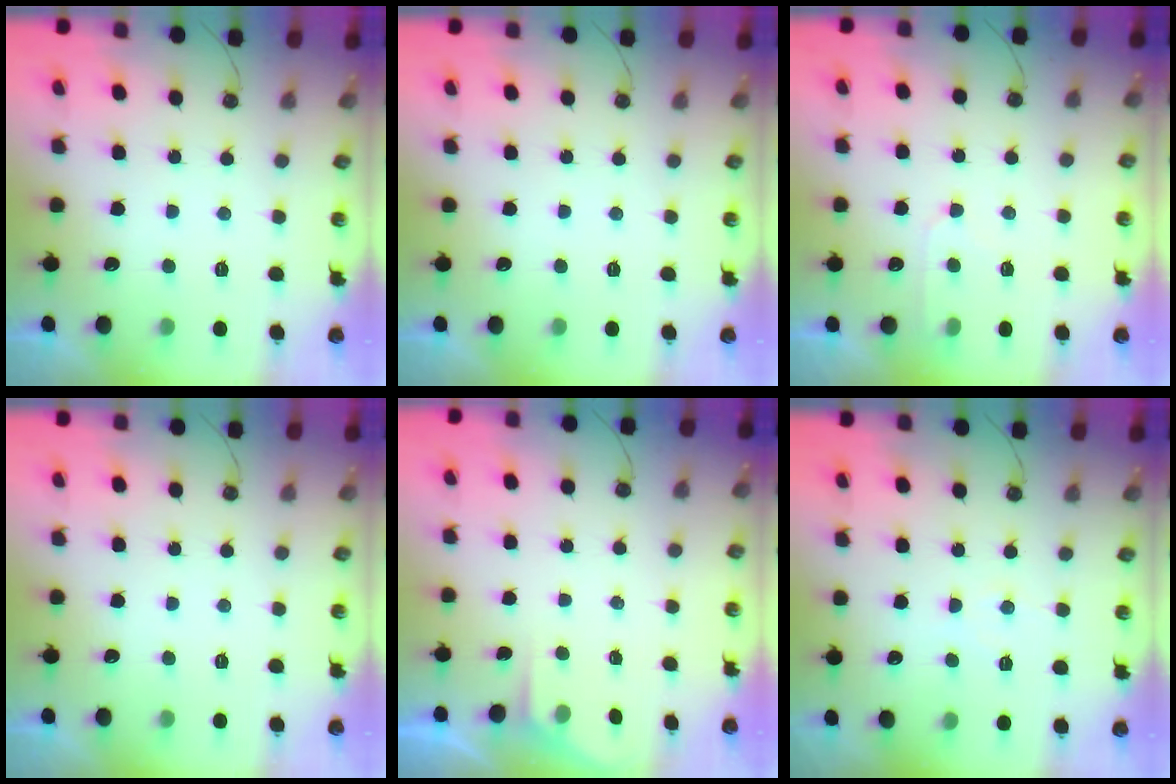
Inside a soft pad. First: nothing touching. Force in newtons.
{"total": 0.0}
{"total": 4.8, "press": 4.8, "slide": 0.5}
{"total": 0.0}
{"total": 1.8, "press": 1.7, "slide": 0.3}
{"total": 6.0, "press": 5.9, "slide": 0.6}